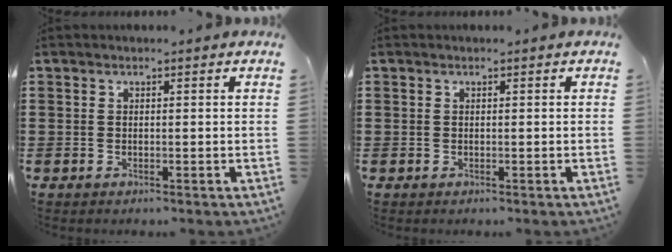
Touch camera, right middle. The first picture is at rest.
{"total": 0.0}